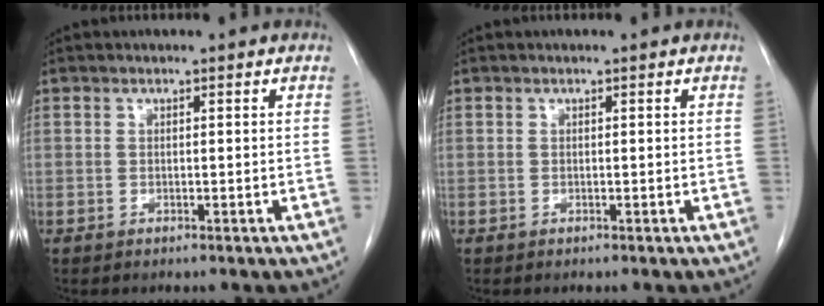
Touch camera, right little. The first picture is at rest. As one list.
[{"total": 0.0}]